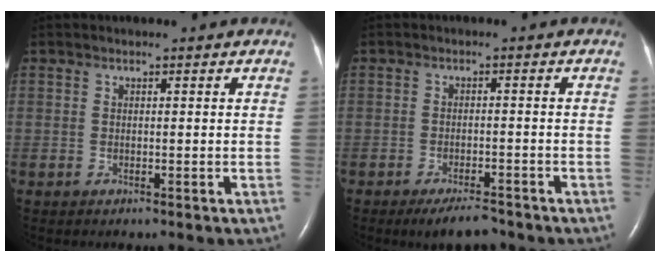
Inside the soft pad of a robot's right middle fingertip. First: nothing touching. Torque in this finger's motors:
{"motor_torque": [0.57, -0.54, 0.05, 0.03]}